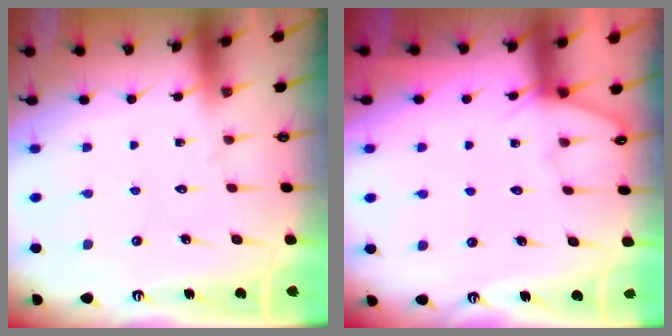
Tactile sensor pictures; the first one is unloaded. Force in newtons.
{"total": 4.2, "press": 4.2, "slide": 0.5}